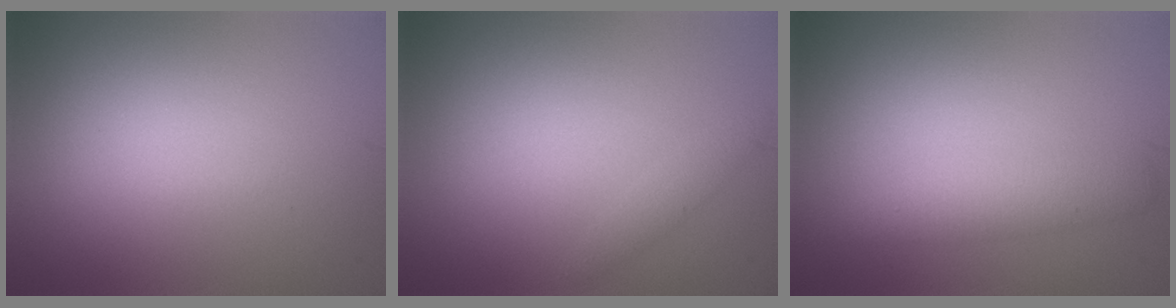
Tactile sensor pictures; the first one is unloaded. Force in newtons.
{"total": 1.0, "press": 1.0, "slide": 0.1}
{"total": 2.5, "press": 2.5, "slide": 0.0}